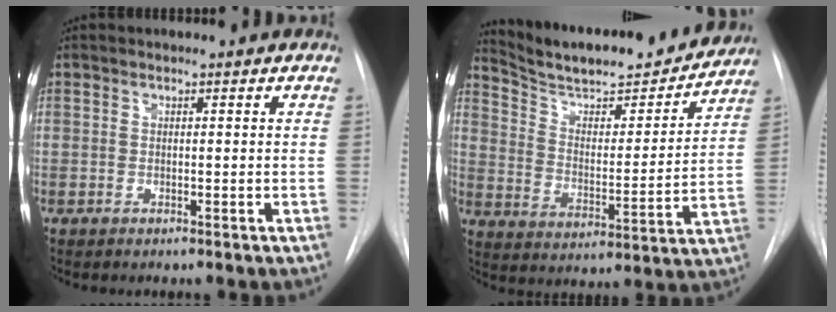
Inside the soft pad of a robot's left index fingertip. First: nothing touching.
{"total": 20.3, "force": [18.7, 3.6, 7.2], "torque": [-0.112, -0.011, 0.277]}